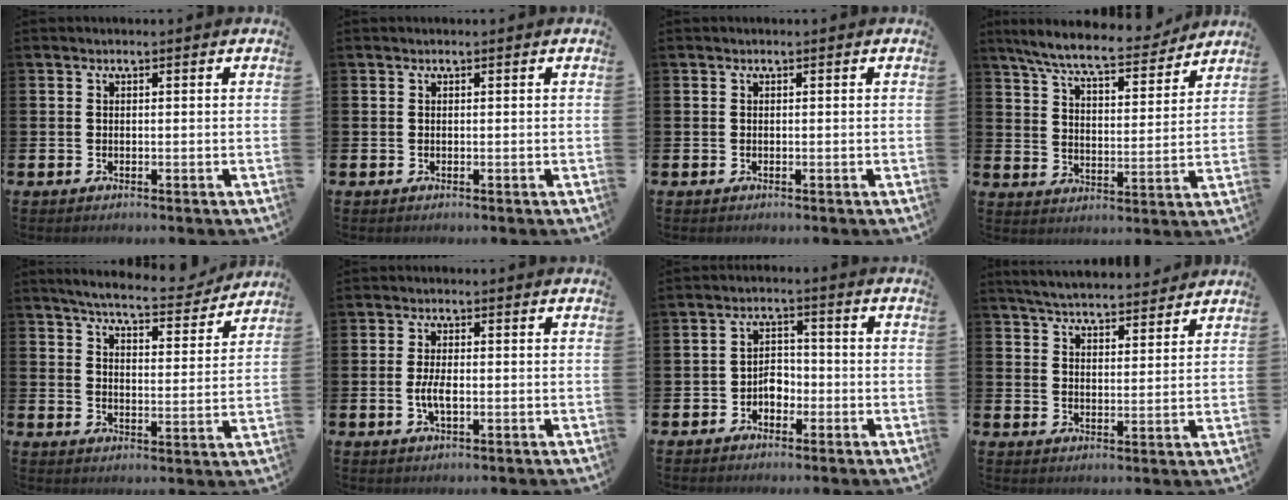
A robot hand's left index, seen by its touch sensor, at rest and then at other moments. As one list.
[{"total": 0.0}, {"total": 0.0}, {"total": 8.2, "force": [7.5, 1.1, 3.2], "torque": [-0.092, -0.042, 0.131]}, {"total": 6.2, "force": [5.9, 0.7, 1.8], "torque": [-0.043, -0.040, 0.098]}, {"total": 3.3, "force": [-0.5, 1.3, 3.0], "torque": [-0.057, -0.003, -0.013]}, {"total": 3.0, "force": [-1.8, 2.1, 1.2], "torque": [-0.024, 0.009, -0.041]}, {"total": 5.1, "force": [5.1, 0.4, 0.4], "torque": [-0.021, -0.034, 0.089]}]